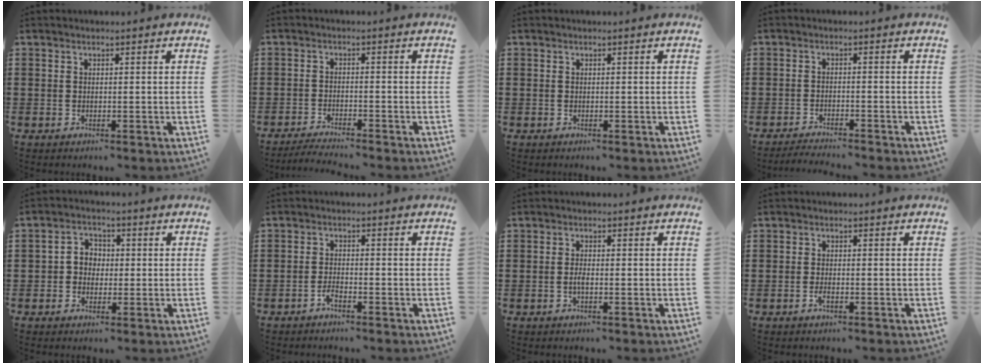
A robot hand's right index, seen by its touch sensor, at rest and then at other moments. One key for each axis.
{"total": 2.7, "fx": -2.6, "fy": -0.3, "fz": 0.4, "tx": -0.008, "ty": -0.002, "tz": -0.053}
{"total": 0.0}
{"total": 2.5, "fx": -2.5, "fy": -0.2, "fz": 0.1, "tx": -0.005, "ty": -0.002, "tz": -0.052}
{"total": 3.3, "fx": -0.7, "fy": 2.9, "fz": 1.4, "tx": -0.036, "ty": 0.012, "tz": -0.018}
{"total": 1.8, "fx": -1.6, "fy": 0.3, "fz": 0.8, "tx": -0.018, "ty": -0.001, "tz": -0.030}
{"total": 1.4, "fx": -0.5, "fy": 0.4, "fz": 1.3, "tx": -0.026, "ty": 0.000, "tz": -0.008}
{"total": 1.3, "fx": -0.8, "fy": 0.4, "fz": 1.0, "tx": -0.029, "ty": -0.008, "tz": -0.015}